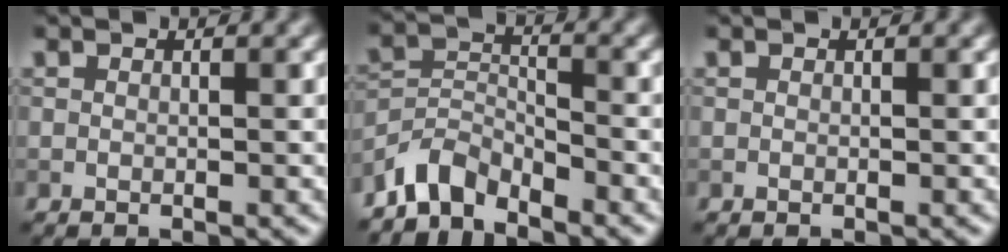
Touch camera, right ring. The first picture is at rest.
{"total": 3.8, "force": [-3.5, 1.3, 0.9], "torque": [-0.016, 0.004, -0.081]}
{"total": 0.0}